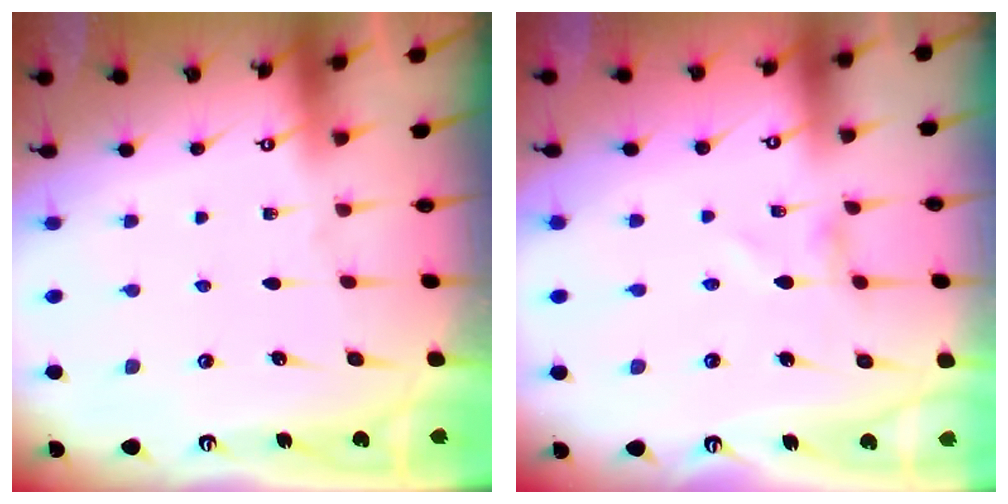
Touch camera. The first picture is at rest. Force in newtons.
{"total": 0.0}